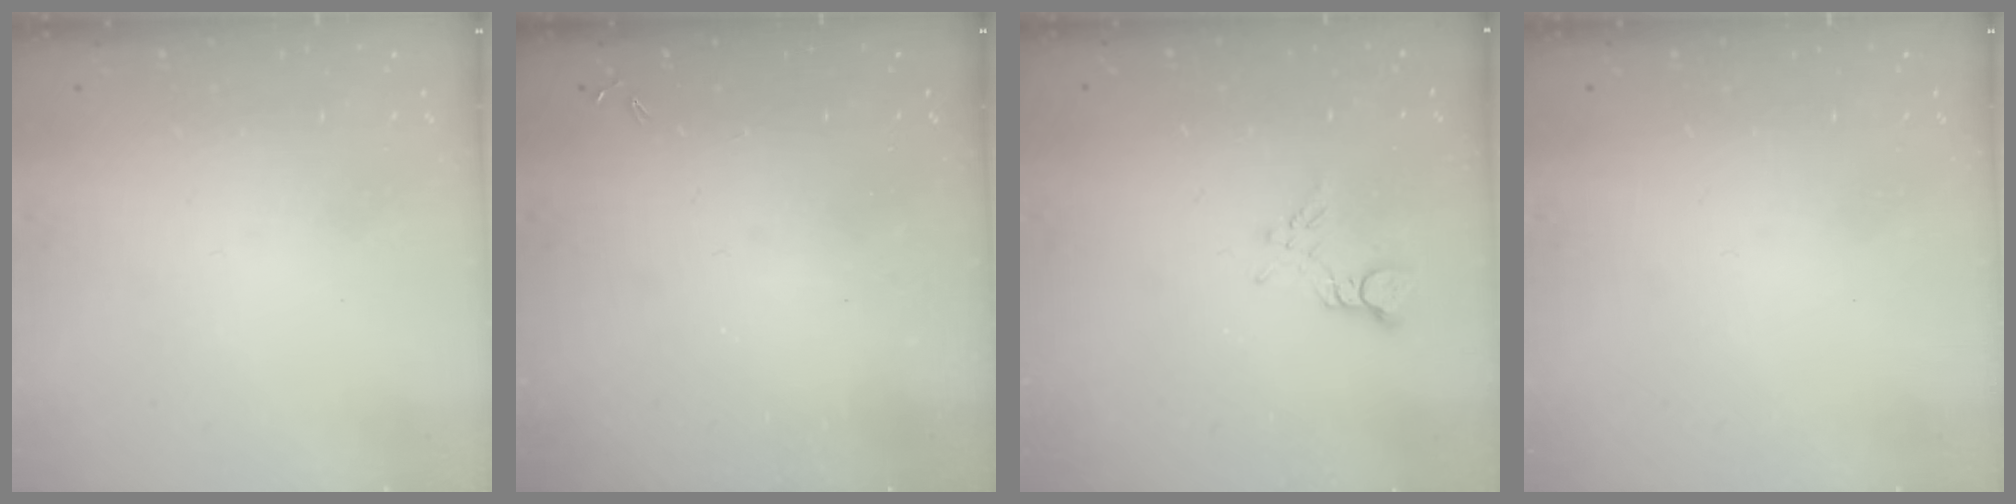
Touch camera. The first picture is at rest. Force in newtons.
{"total": 0.0}
{"total": 5.2, "press": 5.1, "slide": 0.7}
{"total": 0.0}